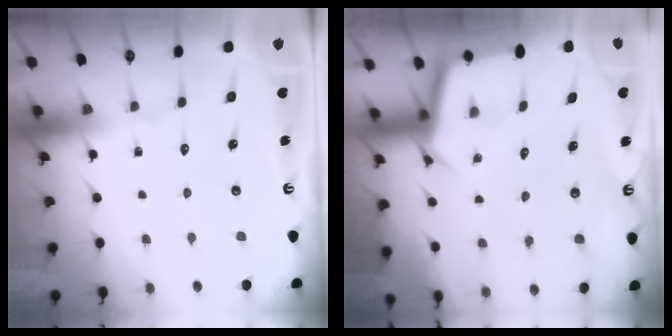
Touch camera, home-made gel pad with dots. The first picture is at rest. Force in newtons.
{"total": 2.9, "press": 2.9, "slide": 0.1}